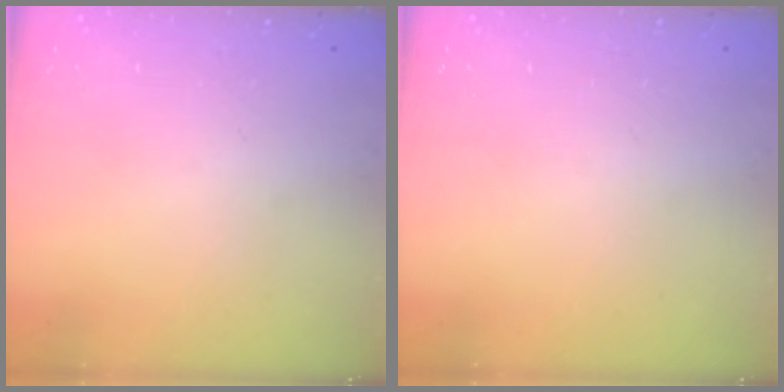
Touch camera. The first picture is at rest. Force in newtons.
{"total": 0.0}